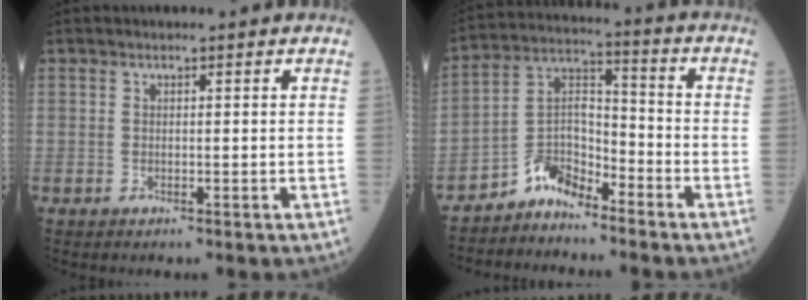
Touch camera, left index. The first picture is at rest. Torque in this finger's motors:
{"motor_torque": [0.02, 0.28, 0.06, 0.03]}